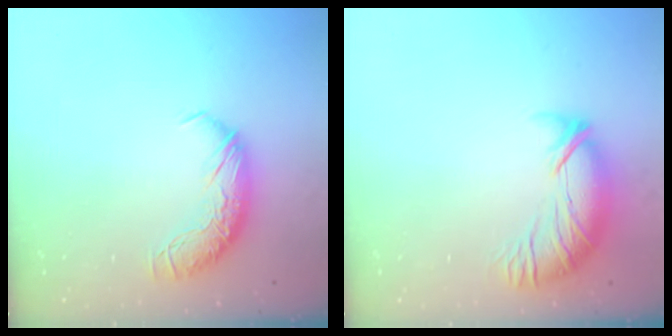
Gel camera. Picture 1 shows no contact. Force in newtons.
{"total": 3.5, "press": 2.5, "slide": 2.4}